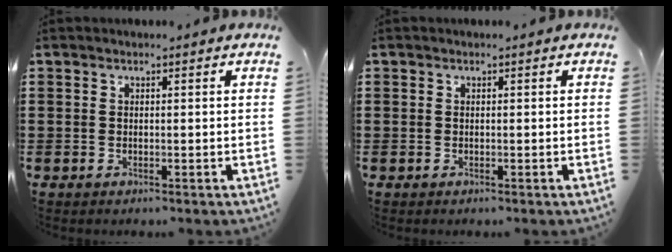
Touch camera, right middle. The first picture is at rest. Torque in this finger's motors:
{"motor_torque": [0.14, 0.24, 0.00, 0.01]}